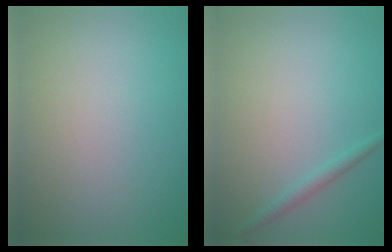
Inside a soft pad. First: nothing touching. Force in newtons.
{"total": 1.1, "press": 1.1, "slide": 0.1}